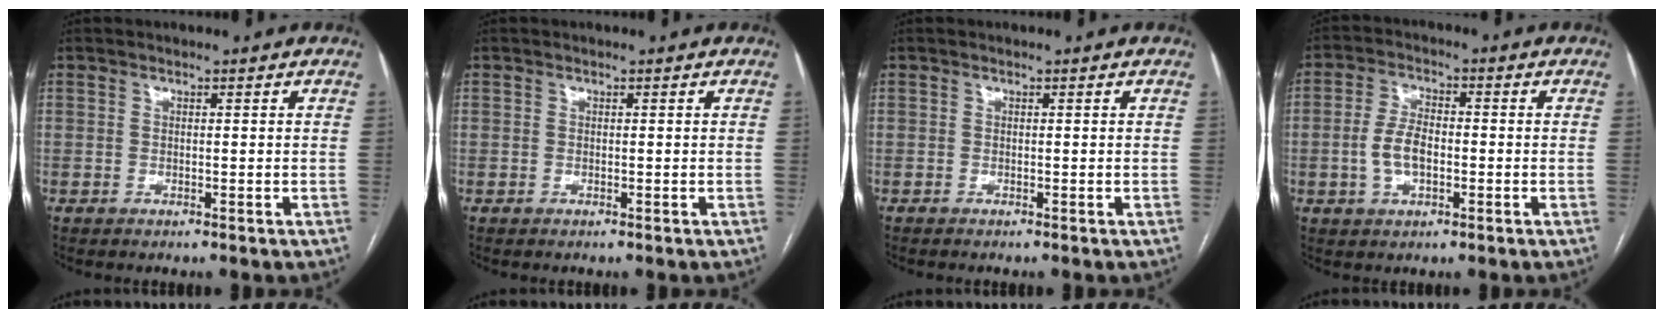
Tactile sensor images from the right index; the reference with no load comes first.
{"total": 0.0}
{"total": 0.0}
{"total": 5.5, "force": [-1.0, 2.8, 4.6], "torque": [-0.103, 0.010, -0.017]}